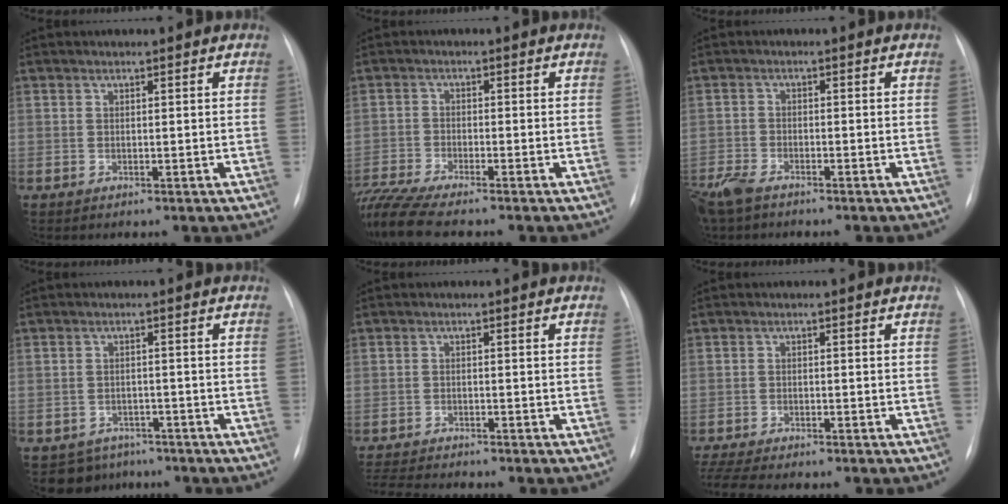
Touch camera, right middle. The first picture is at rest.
{"total": 8.2, "force": [-7.3, -0.6, 3.6], "torque": [-0.069, -0.019, -0.128]}
{"total": 5.8, "force": [-4.7, 1.8, 2.8], "torque": [-0.060, -0.013, -0.091]}
{"total": 5.3, "force": [-4.1, 3.4, -0.2], "torque": [0.011, 0.015, -0.056]}
{"total": 7.6, "force": [-7.1, 0.6, 2.7], "torque": [-0.044, -0.013, -0.112]}
{"total": 9.7, "force": [-8.4, 1.6, 4.5], "torque": [-0.076, -0.008, -0.128]}